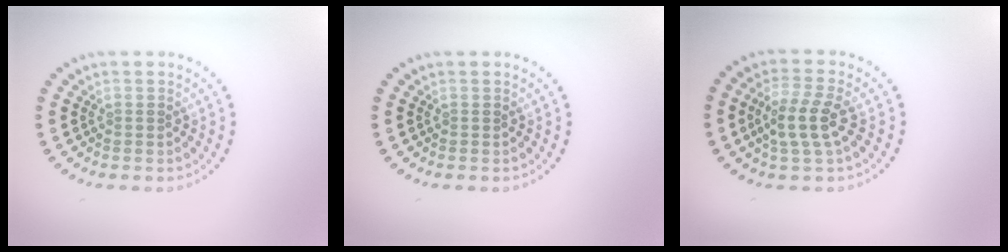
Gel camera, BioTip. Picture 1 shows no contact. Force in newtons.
{"total": 0.0}
{"total": 3.6, "press": 3.3, "slide": 1.3}